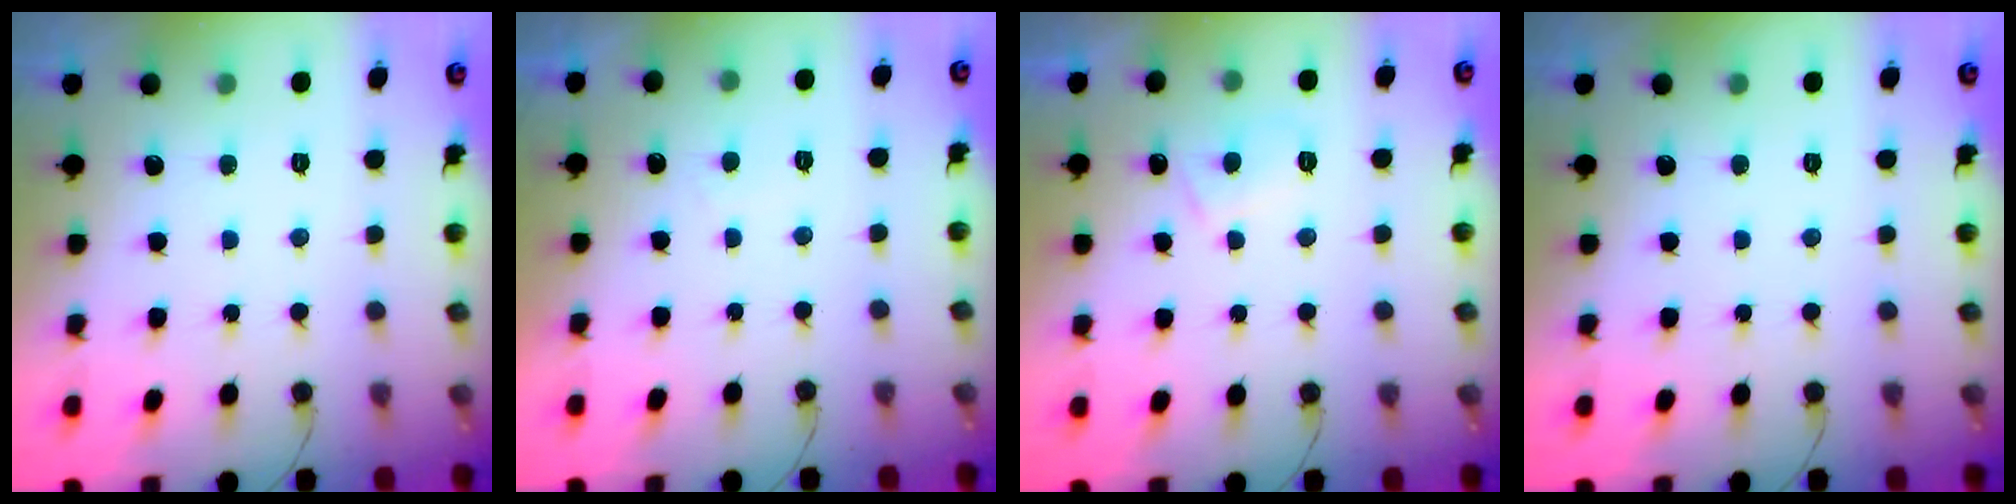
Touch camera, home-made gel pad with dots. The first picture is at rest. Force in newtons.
{"total": 0.9, "press": 0.8, "slide": 0.4}
{"total": 3.6, "press": 3.5, "slide": 0.9}
{"total": 0.0}